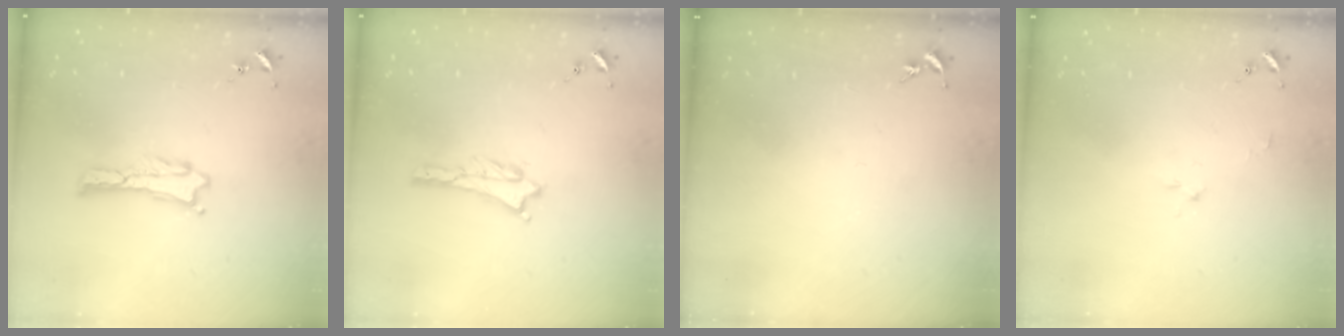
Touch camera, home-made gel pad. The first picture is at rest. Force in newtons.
{"total": 0.9, "press": 0.9, "slide": 0.2}
{"total": 0.0}
{"total": 2.2, "press": 2.2, "slide": 0.2}